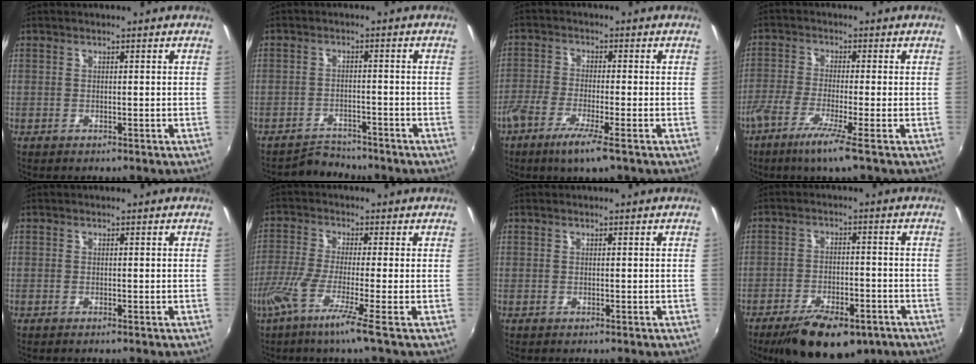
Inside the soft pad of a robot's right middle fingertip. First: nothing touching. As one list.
[{"total": 4.4, "force": [-4.2, 1.0, -0.3], "torque": [-0.010, 0.005, -0.072]}, {"total": 6.7, "force": [-4.3, 0.6, 5.1], "torque": [-0.119, -0.015, -0.084]}, {"total": 6.8, "force": [-4.2, -0.5, 5.3], "torque": [-0.125, -0.015, -0.085]}, {"total": 0.0}, {"total": 7.4, "force": [-4.1, -1.2, 6.1], "torque": [-0.139, -0.019, -0.081]}, {"total": 0.0}, {"total": 14.9, "force": [-9.9, 6.1, 9.3], "torque": [-0.180, -0.024, -0.145]}]